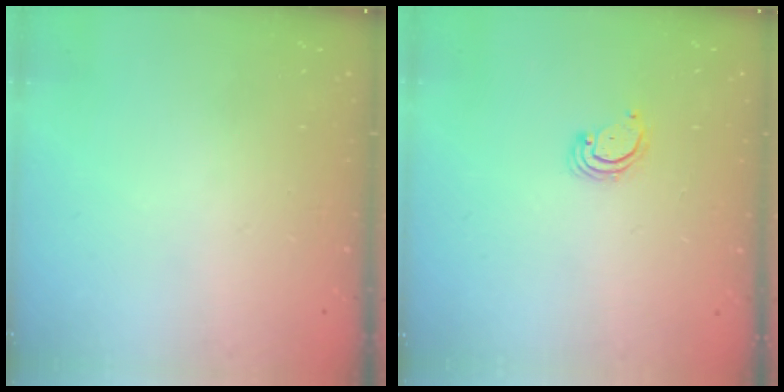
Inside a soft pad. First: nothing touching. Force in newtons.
{"total": 2.8, "press": 2.8, "slide": 0.2}